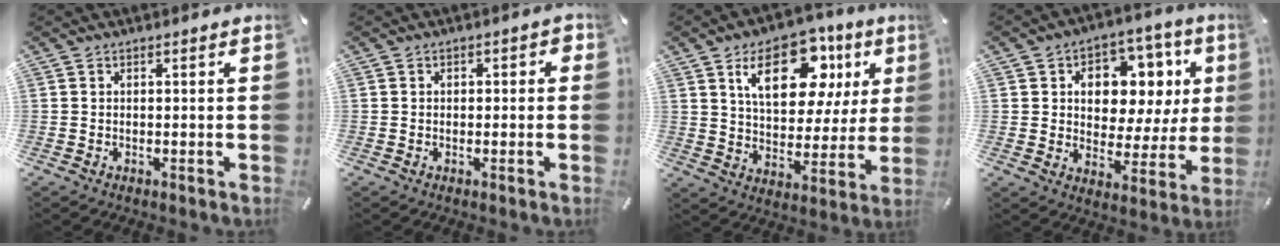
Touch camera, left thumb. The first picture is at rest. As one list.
[{"total": 1.5, "force": [-0.5, 1.2, 0.7], "torque": [-0.013, 0.008, -0.013]}, {"total": 19.3, "force": [9.3, 10.8, 13.0], "torque": [-0.195, -0.024, 0.154]}, {"total": 10.6, "force": [3.9, 8.0, 5.6], "torque": [-0.085, -0.033, 0.071]}]